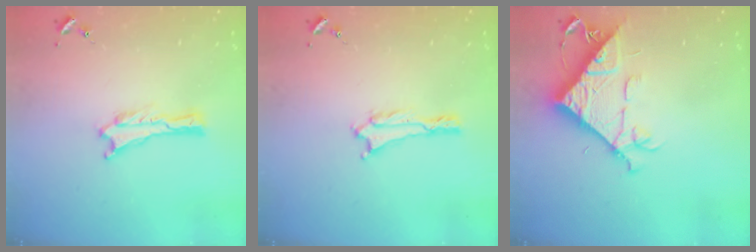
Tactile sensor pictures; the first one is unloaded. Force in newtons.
{"total": 0.0}
{"total": 9.8, "press": 9.7, "slide": 1.2}